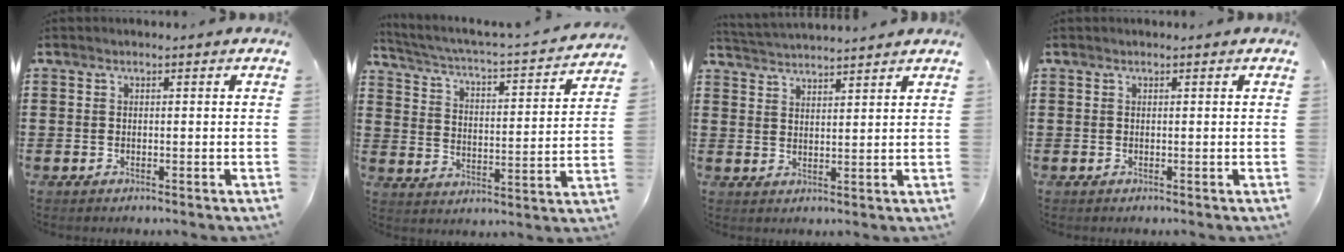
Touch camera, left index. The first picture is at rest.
{"total": 2.0, "force": [1.4, -0.1, 1.4], "torque": [-0.043, -0.029, 0.009]}
{"total": 2.7, "force": [2.7, -0.5, -0.2], "torque": [-0.008, -0.012, 0.048]}
{"total": 0.0}